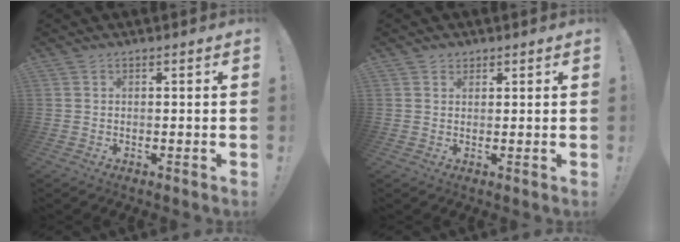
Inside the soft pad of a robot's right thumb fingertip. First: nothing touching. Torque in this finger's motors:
{"motor_torque": [0.00, 0.00, 0.01, -0.01, 0.00]}